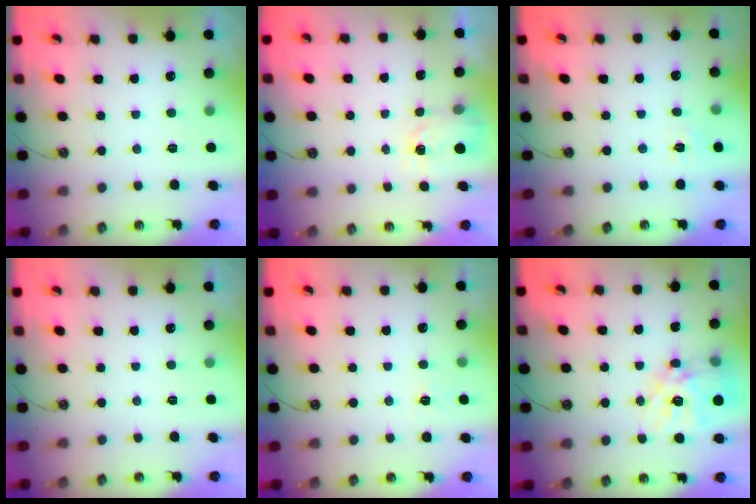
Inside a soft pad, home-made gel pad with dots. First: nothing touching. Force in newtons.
{"total": 2.6, "press": 2.6, "slide": 0.4}
{"total": 5.5, "press": 5.5, "slide": 0.5}
{"total": 0.0}
{"total": 2.7, "press": 2.7, "slide": 0.4}
{"total": 17.4, "press": 17.4, "slide": 1.6}